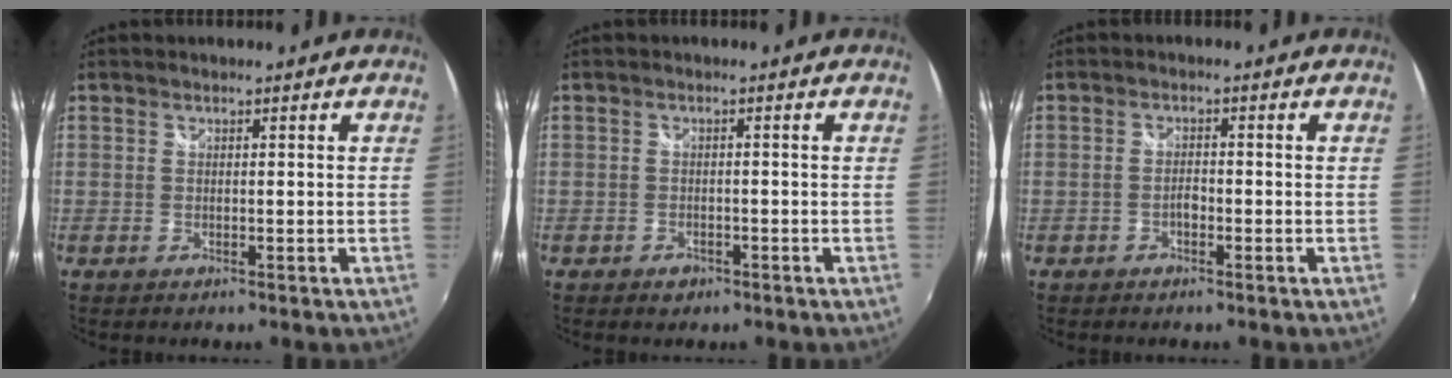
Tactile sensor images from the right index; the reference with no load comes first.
{"total": 2.3, "force": [-1.5, 1.7, 0.8], "torque": [-0.019, -0.002, -0.022]}
{"total": 1.7, "force": [-0.9, 0.9, 1.1], "torque": [-0.022, 0.003, -0.018]}